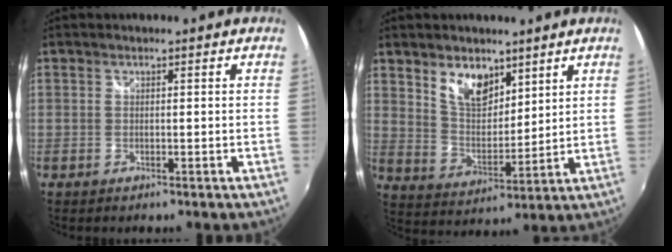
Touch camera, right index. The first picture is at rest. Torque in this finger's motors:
{"motor_torque": [0.28, 0.28, 0.25, 0.07]}